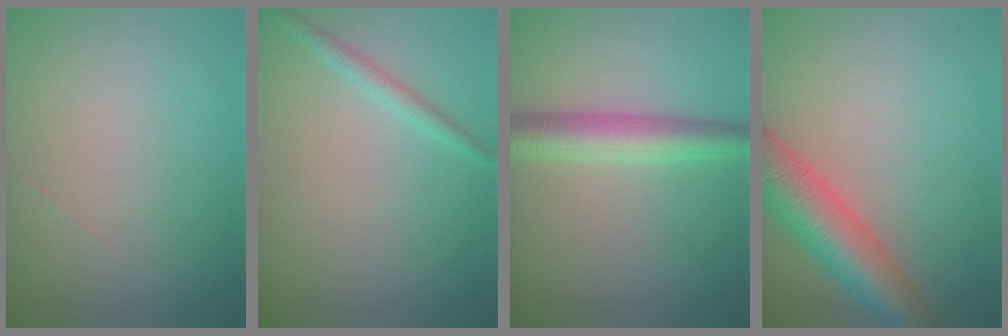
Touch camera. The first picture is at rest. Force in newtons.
{"total": 1.4, "press": 1.4, "slide": 0.1}
{"total": 4.4, "press": 4.4, "slide": 0.0}
{"total": 7.2, "press": 7.2, "slide": 0.4}